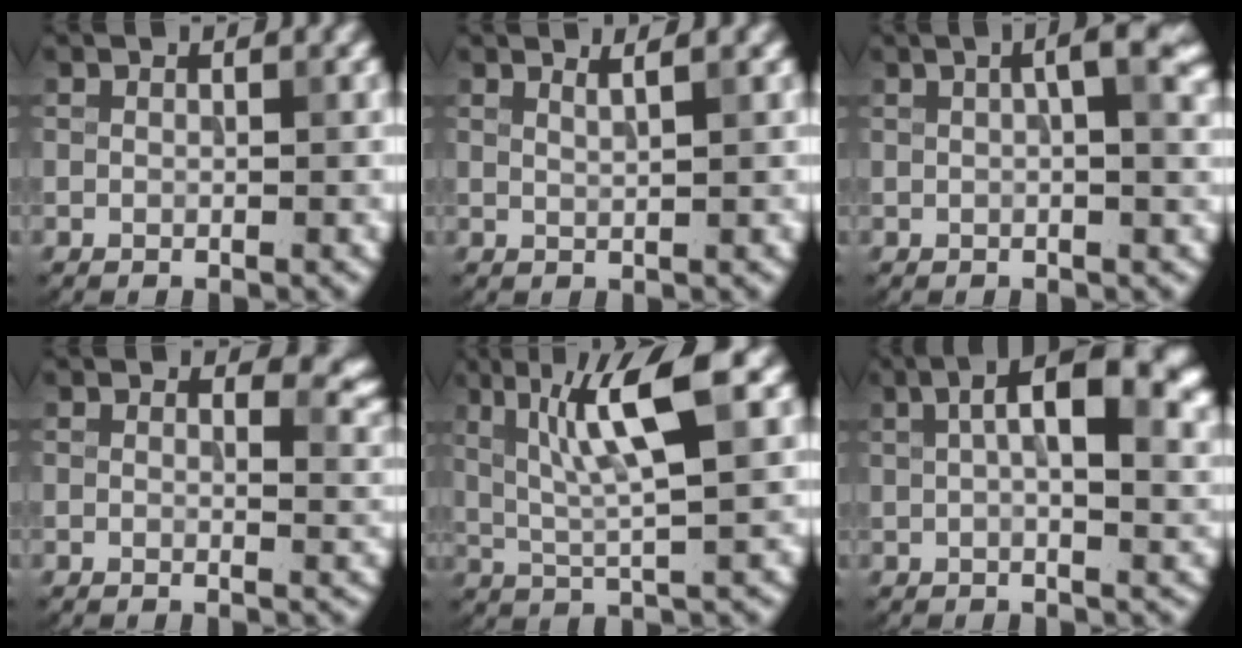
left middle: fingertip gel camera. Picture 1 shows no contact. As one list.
[{"total": 1.6, "force": [1.2, 0.5, 1.0], "torque": [-0.006, 0.005, 0.010]}, {"total": 4.9, "force": [1.5, 1.6, 4.4], "torque": [-0.045, 0.017, 0.013]}, {"total": 3.0, "force": [1.7, 1.3, 2.1], "torque": [-0.025, -0.005, 0.024]}, {"total": 7.4, "force": [2.6, 1.2, 6.8], "torque": [-0.127, 0.008, 0.046]}, {"total": 9.5, "force": [2.7, 3.9, 8.2], "torque": [-0.115, 0.013, 0.035]}]